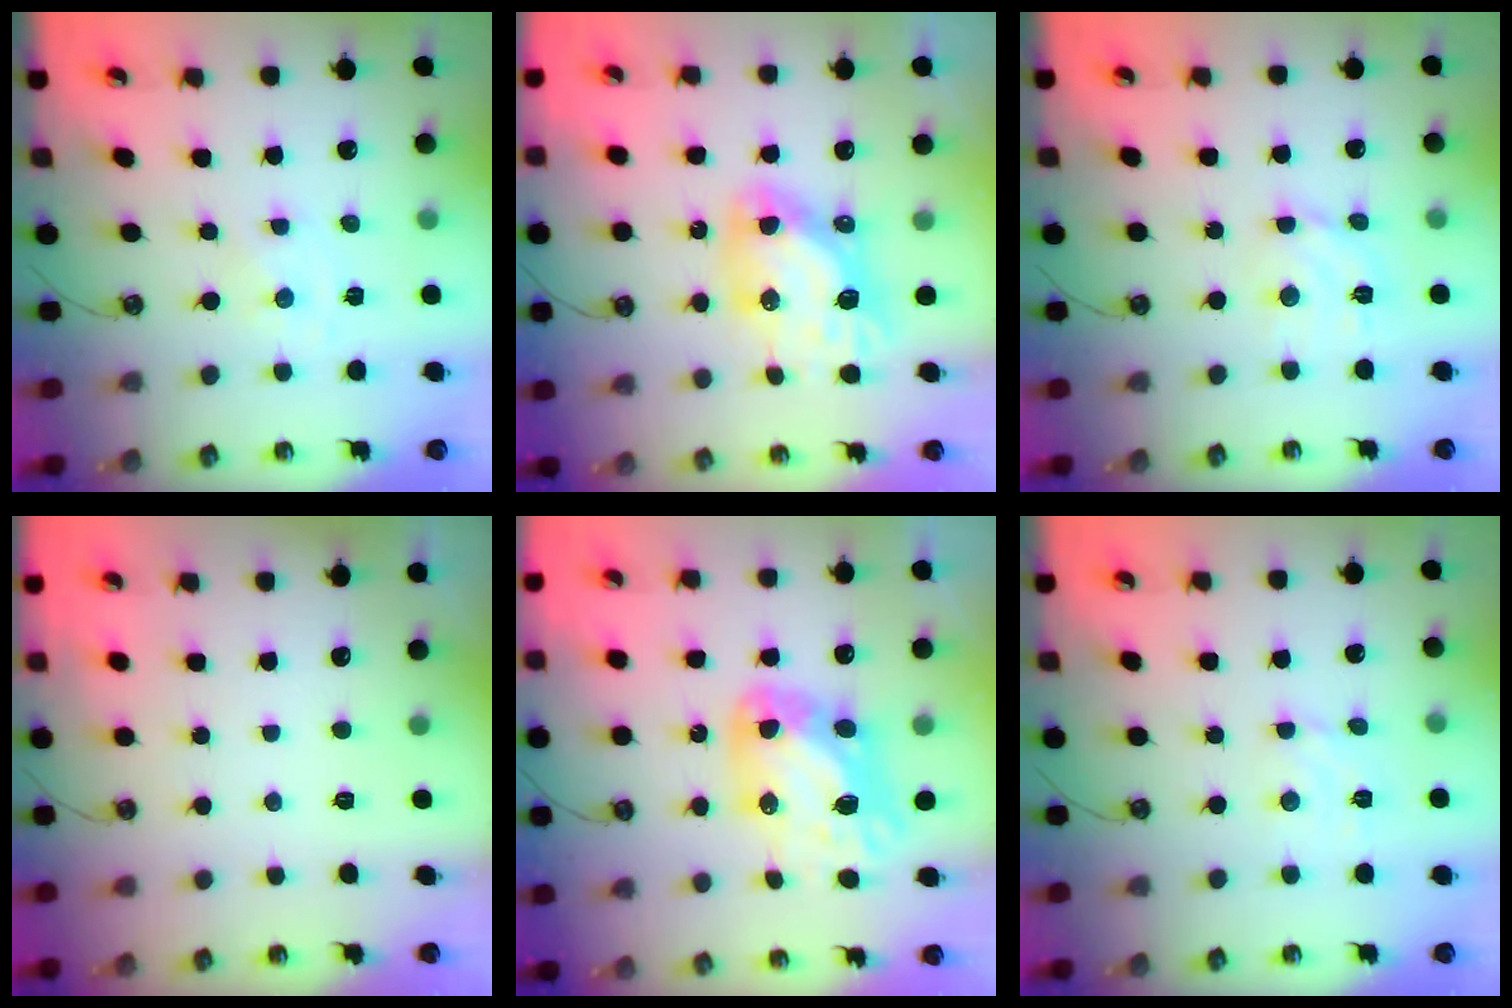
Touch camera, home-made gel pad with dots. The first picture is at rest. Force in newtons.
{"total": 13.4, "press": 13.3, "slide": 1.5}
{"total": 6.3, "press": 6.3, "slide": 0.8}
{"total": 0.0}
{"total": 12.7, "press": 12.7, "slide": 0.8}
{"total": 2.9, "press": 2.9, "slide": 0.3}